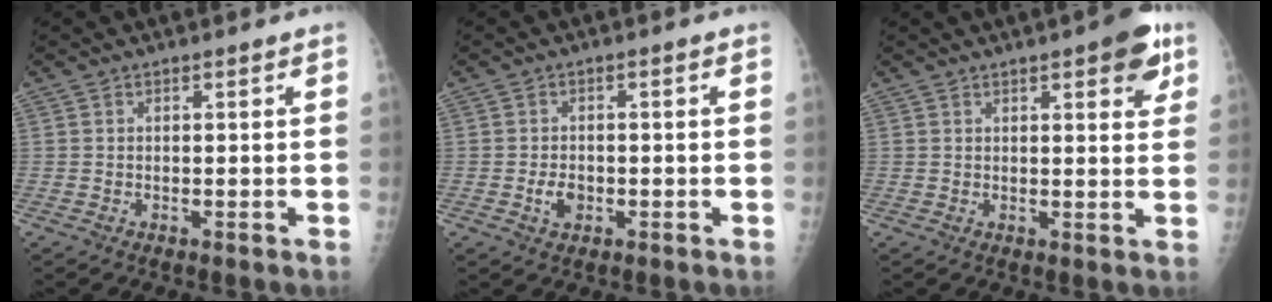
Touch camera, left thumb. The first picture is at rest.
{"total": 3.2, "force": [-0.9, 2.2, 2.1], "torque": [-0.030, 0.004, -0.015]}
{"total": 7.3, "force": [3.8, 2.4, 5.8], "torque": [-0.052, -0.011, 0.041]}